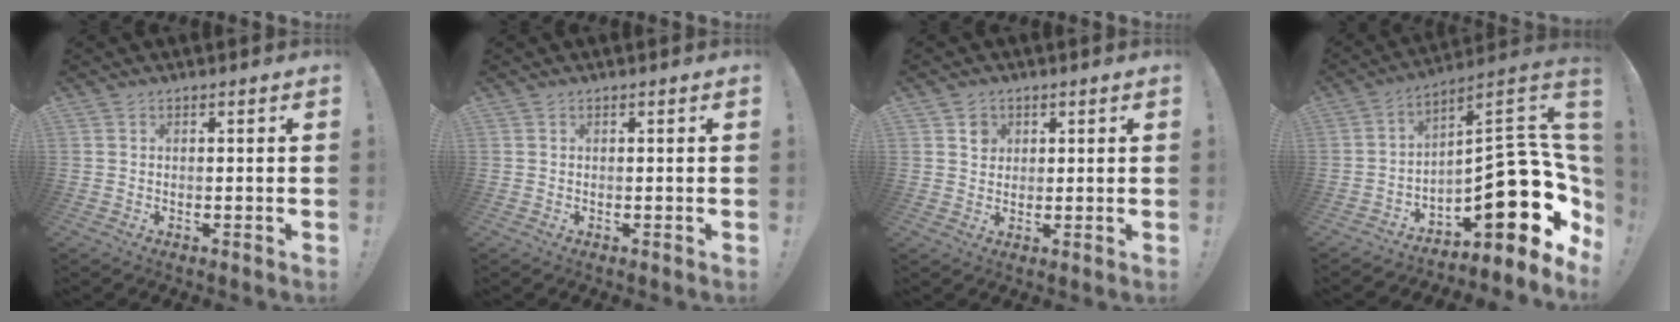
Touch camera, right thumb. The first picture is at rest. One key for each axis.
{"total": 0.0}
{"total": 3.3, "fx": 1.5, "fy": 2.8, "fz": 0.6, "tx": 0.010, "ty": -0.010, "tz": 0.022}
{"total": 21.6, "fx": -5.2, "fy": 9.4, "fz": 18.7, "tx": -0.235, "ty": 0.012, "tz": -0.074}